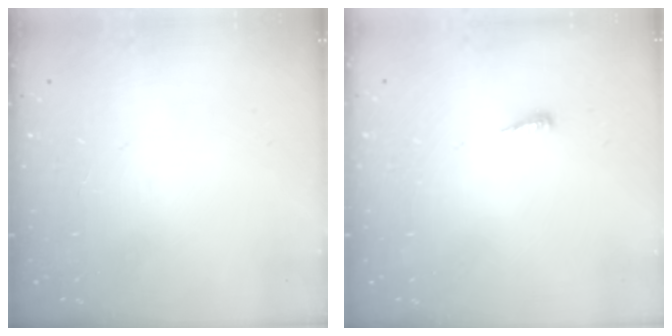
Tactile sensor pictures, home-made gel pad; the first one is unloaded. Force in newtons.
{"total": 2.9, "press": 2.9, "slide": 0.4}